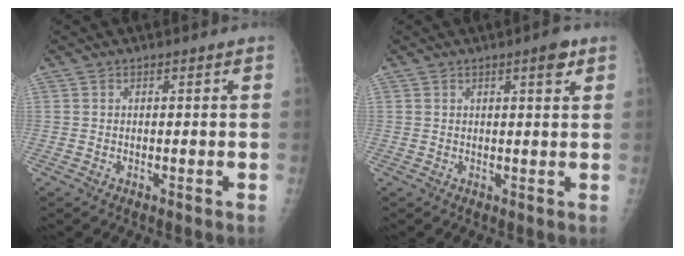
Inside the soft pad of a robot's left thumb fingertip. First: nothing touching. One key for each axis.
{"total": 2.8, "fx": 1.6, "fy": 0.6, "fz": 2.2, "tx": -0.027, "ty": -0.006, "tz": 0.020}